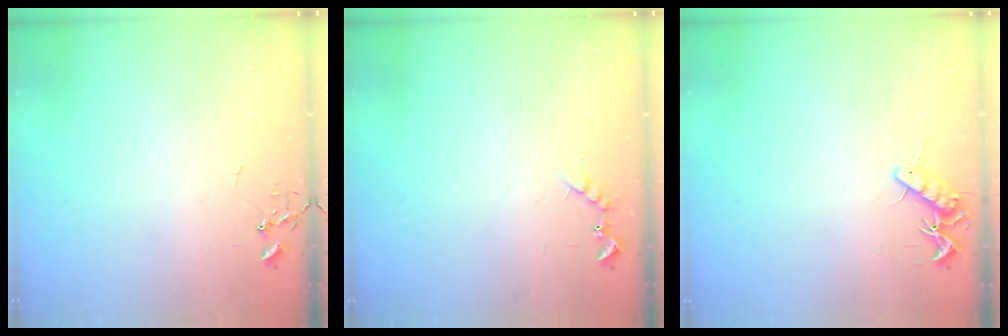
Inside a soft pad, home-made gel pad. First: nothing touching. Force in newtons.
{"total": 6.0, "press": 6.0, "slide": 0.6}
{"total": 8.1, "press": 8.1, "slide": 0.8}